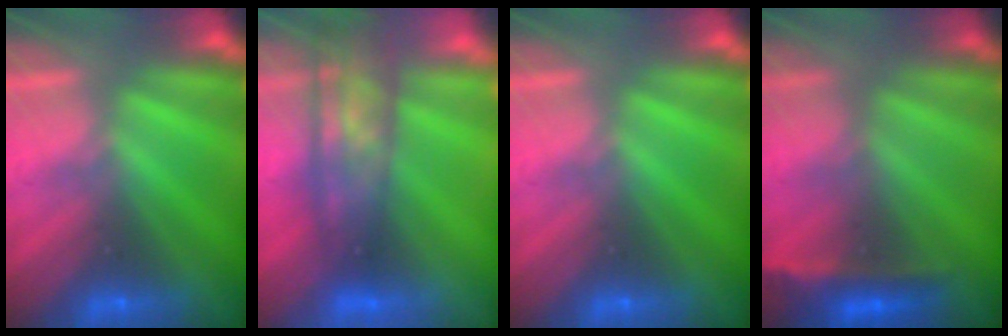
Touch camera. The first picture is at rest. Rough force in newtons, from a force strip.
{"total": 7.2}
{"total": 0.0}
{"total": 2.4}